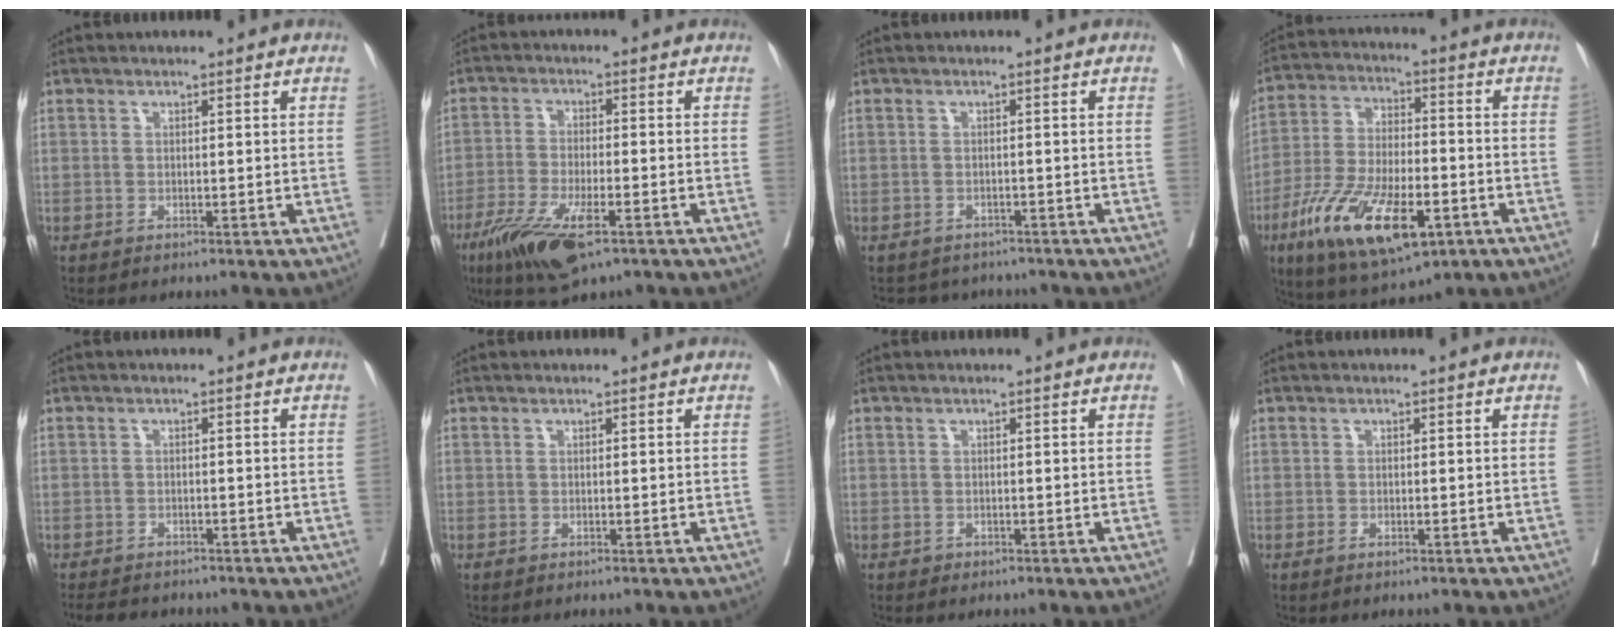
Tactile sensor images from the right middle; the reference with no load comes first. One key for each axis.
{"total": 11.1, "fx": -6.4, "fy": 2.7, "fz": 8.6, "tx": -0.158, "ty": -0.023, "tz": -0.108}
{"total": 4.1, "fx": -3.7, "fy": 1.8, "fz": -0.2, "tx": 0.006, "ty": 0.004, "tz": -0.046}
{"total": 16.8, "fx": -7.5, "fy": 6.1, "fz": 13.8, "tx": -0.265, "ty": -0.017, "tz": -0.121}
{"total": 5.7, "fx": -5.0, "fy": 1.8, "fz": 1.9, "tx": -0.027, "ty": -0.006, "tz": -0.071}
{"total": 0.0}
{"total": 0.0}
{"total": 0.0}